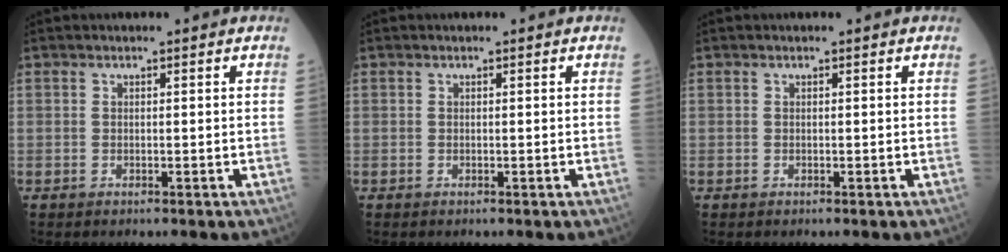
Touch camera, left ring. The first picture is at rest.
{"total": 0.0}
{"total": 0.0}